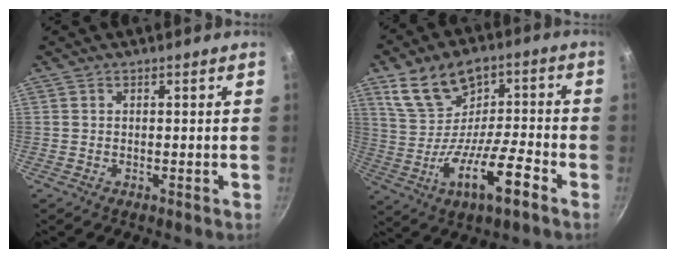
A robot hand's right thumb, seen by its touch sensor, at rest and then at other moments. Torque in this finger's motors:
{"motor_torque": [1.97, 3.04, 1.10, -0.43, 0.19]}